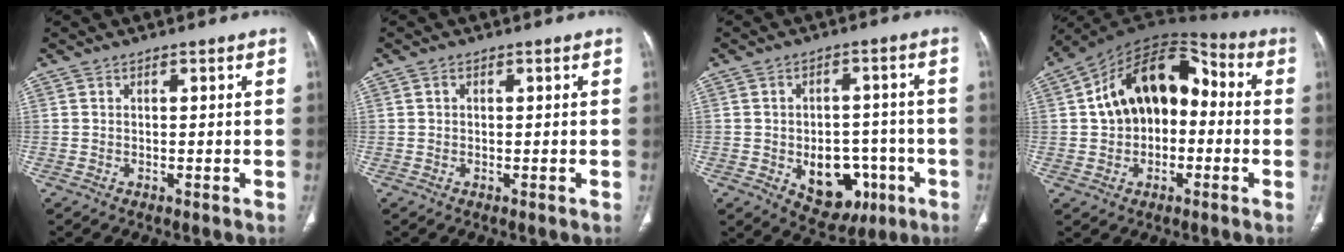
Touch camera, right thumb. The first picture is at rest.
{"total": 0.7, "force": [0.1, 0.6, 0.4], "torque": [-0.003, 0.002, 0.002]}
{"total": 12.0, "force": [-3.9, 8.3, 7.8], "torque": [-0.065, 0.026, -0.036]}
{"total": 17.2, "force": [0.7, 11.6, 12.7], "torque": [-0.166, 0.051, 0.000]}